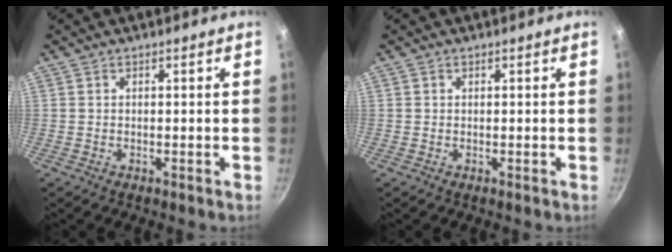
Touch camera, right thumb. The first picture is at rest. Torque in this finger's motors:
{"motor_torque": [0.34, 0.13, 0.34, 0.42, -0.10]}